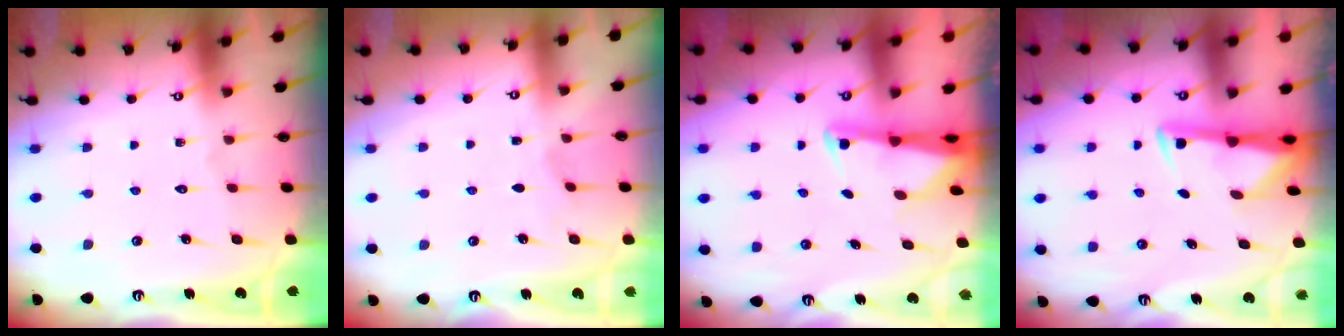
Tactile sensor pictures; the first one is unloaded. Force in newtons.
{"total": 2.3, "press": 2.3, "slide": 0.4}
{"total": 2.6, "press": 2.6, "slide": 0.5}
{"total": 2.8, "press": 2.7, "slide": 0.5}